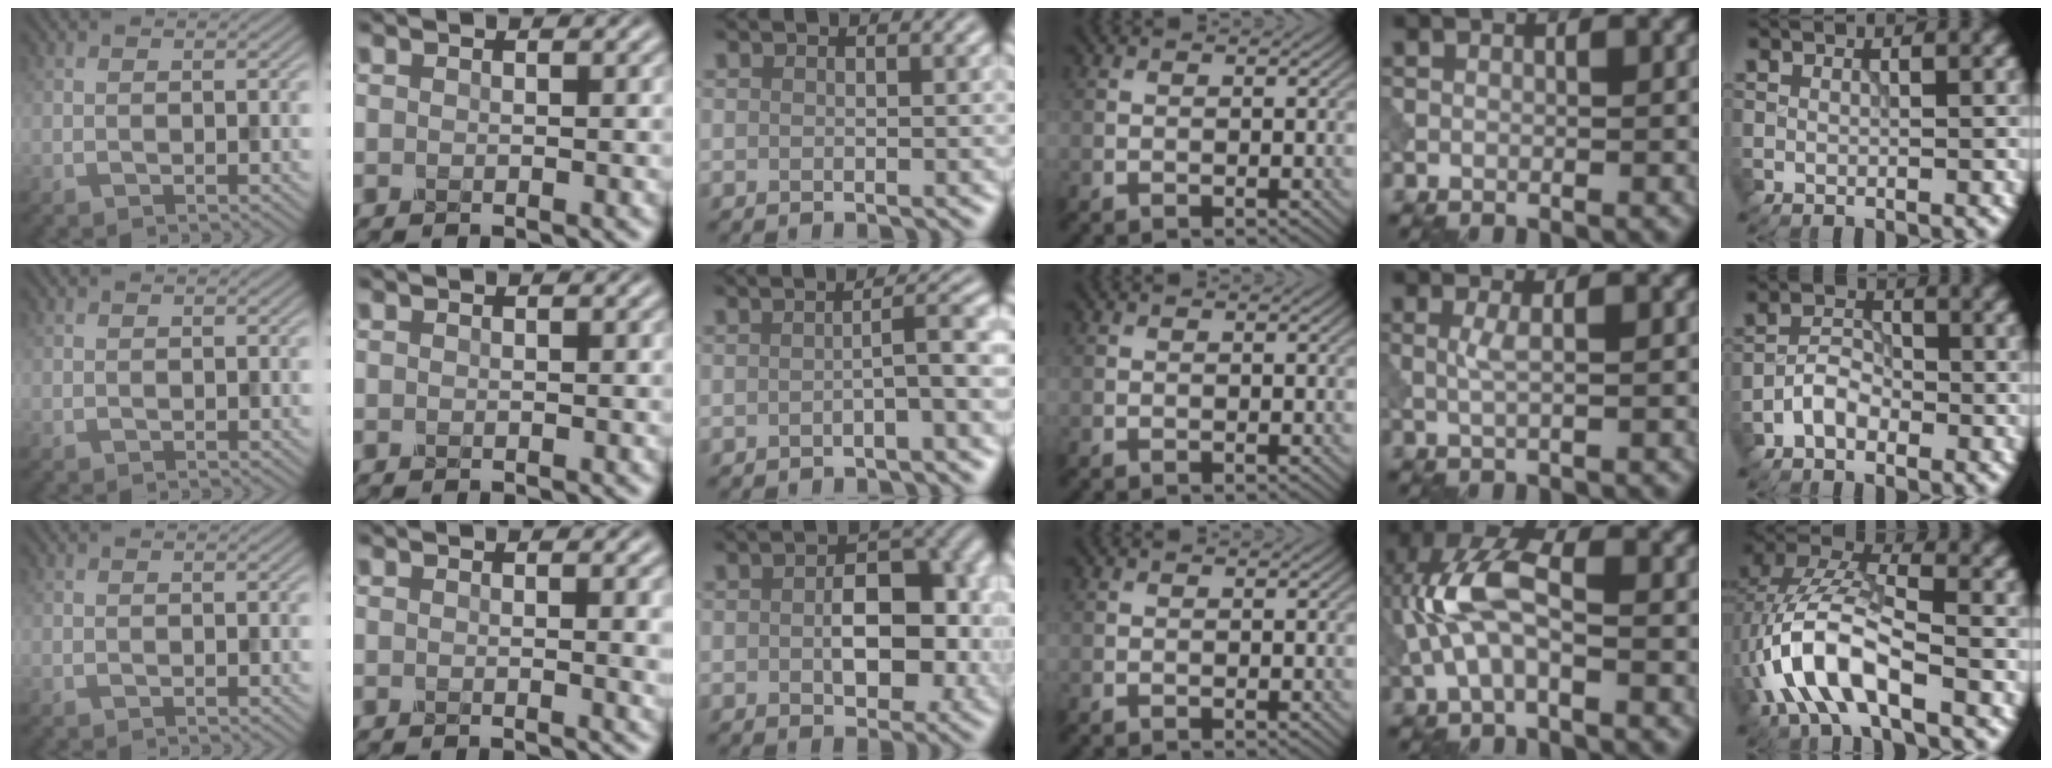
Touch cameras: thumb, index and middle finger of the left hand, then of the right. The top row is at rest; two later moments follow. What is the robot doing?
{"motion": "dispense", "object": "dispenser bottle"}